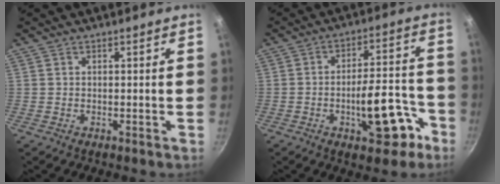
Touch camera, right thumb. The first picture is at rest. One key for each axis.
{"total": 13.5, "fx": -5.9, "fy": 5.7, "fz": 10.7, "tx": -0.118, "ty": 0.057, "tz": -0.075}